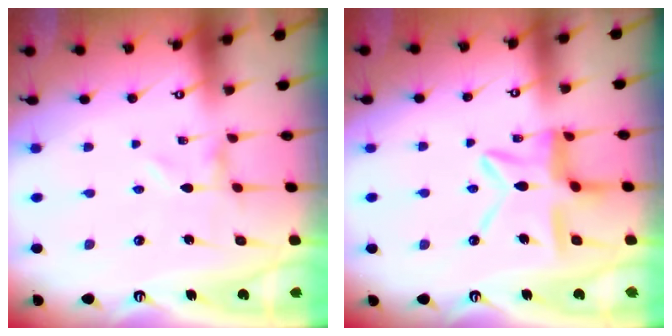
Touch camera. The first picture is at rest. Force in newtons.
{"total": 11.0, "press": 11.0, "slide": 0.9}